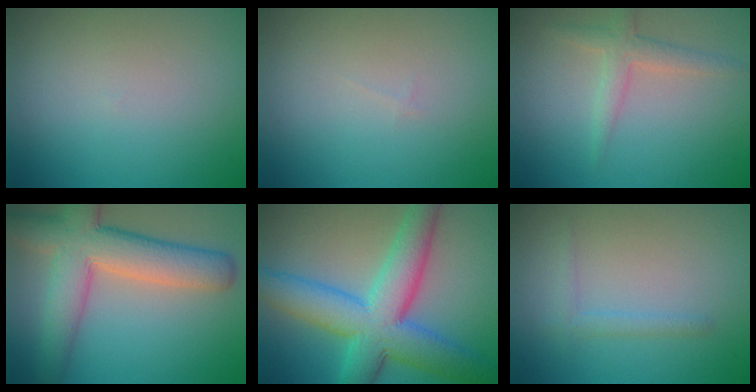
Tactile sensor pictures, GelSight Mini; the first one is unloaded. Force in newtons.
{"total": 0.0}
{"total": 2.2, "press": 2.2, "slide": 0.0}
{"total": 8.0, "press": 8.0, "slide": 0.5}
{"total": 9.7, "press": 9.7, "slide": 0.2}
{"total": 1.1, "press": 1.1, "slide": 0.1}